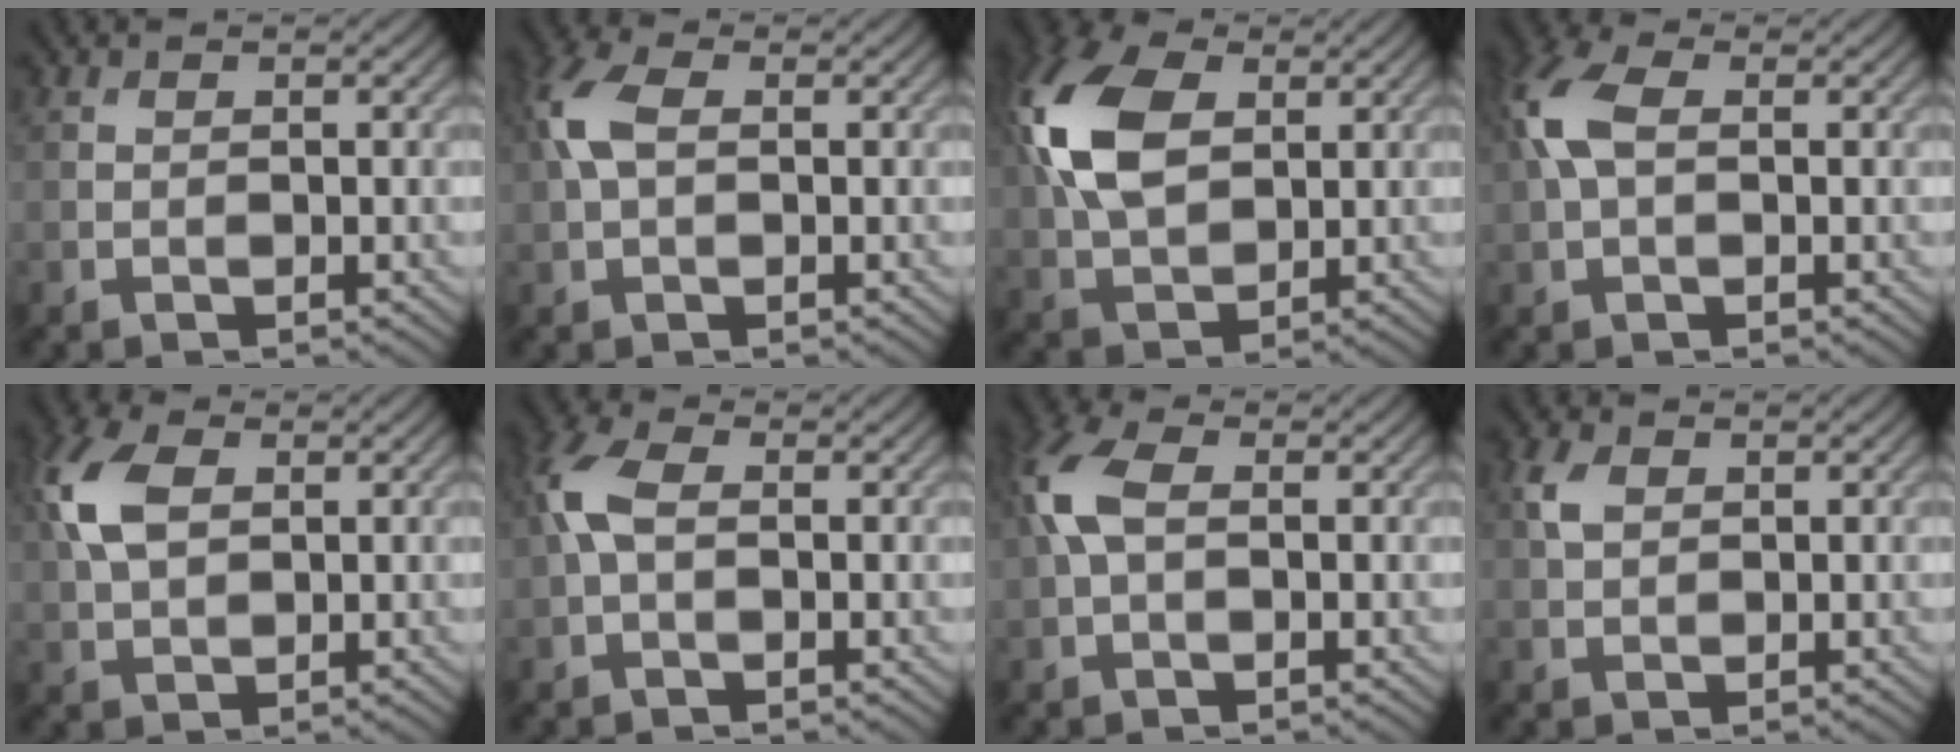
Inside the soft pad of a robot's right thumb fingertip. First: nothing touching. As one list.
[{"total": 4.9, "force": [0.9, 2.8, 3.9], "torque": [-0.105, 0.016, 0.011]}, {"total": 12.5, "force": [3.2, 7.7, 9.3], "torque": [-0.245, 0.025, 0.054]}, {"total": 6.0, "force": [1.1, 3.4, 4.8], "torque": [-0.126, 0.018, 0.011]}, {"total": 7.2, "force": [2.1, 4.3, 5.4], "torque": [-0.142, 0.015, 0.035]}, {"total": 4.9, "force": [0.6, 2.8, 4.0], "torque": [-0.104, 0.016, 0.004]}, {"total": 6.1, "force": [1.0, 3.5, 4.9], "torque": [-0.130, 0.019, 0.010]}, {"total": 2.8, "force": [1.0, 1.9, 1.8], "torque": [-0.045, 0.005, 0.019]}]